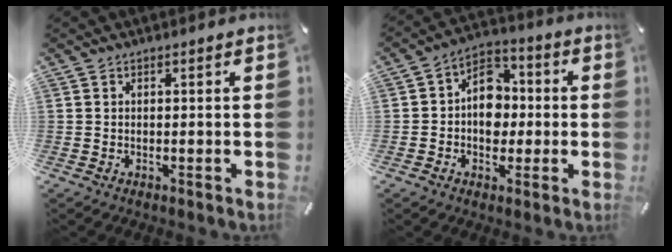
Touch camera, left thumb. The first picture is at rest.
{"total": 9.9, "force": [-1.2, 8.1, 5.6], "torque": [-0.082, 0.018, -0.022]}